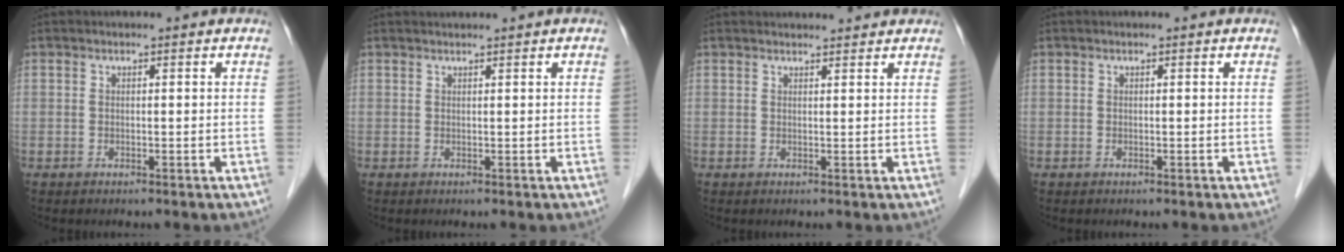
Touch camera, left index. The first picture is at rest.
{"total": 1.7, "force": [1.6, 0.0, 0.5], "torque": [0.005, 0.017, 0.027]}
{"total": 5.2, "force": [5.0, 1.1, 1.0], "torque": [-0.001, 0.022, 0.061]}
{"total": 0.0}